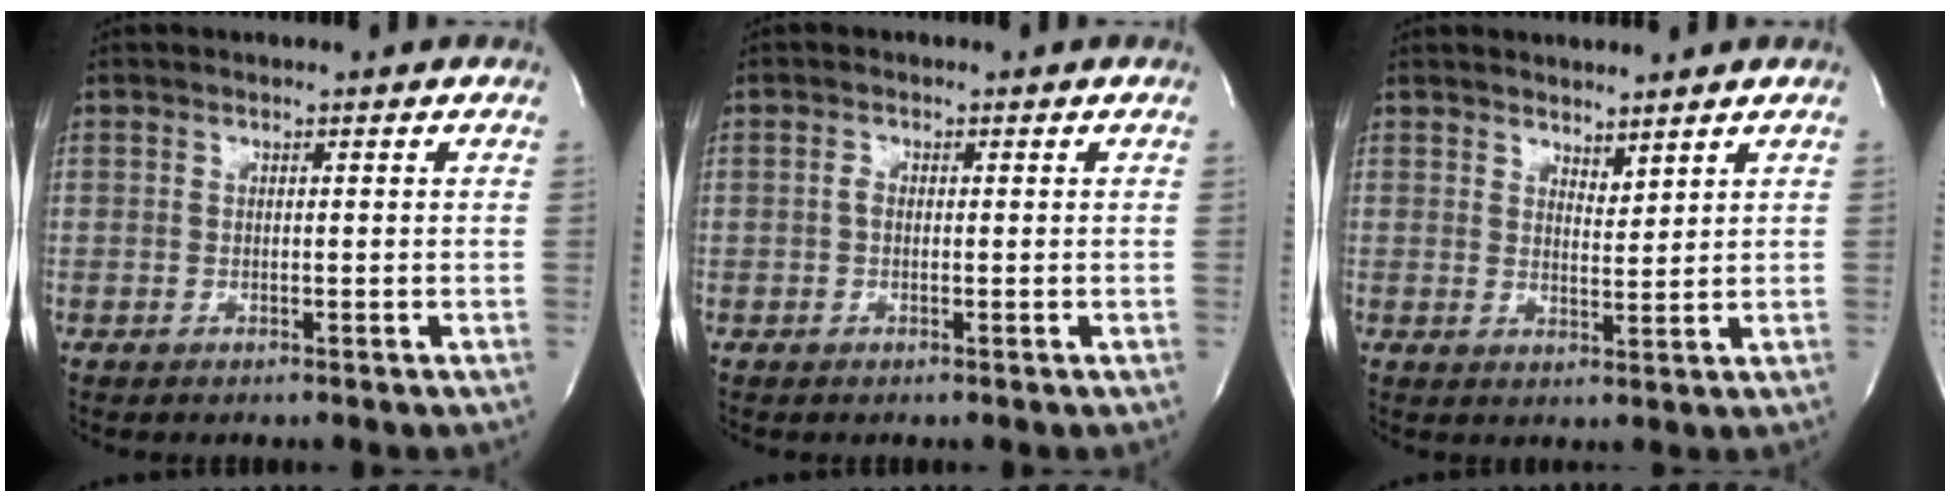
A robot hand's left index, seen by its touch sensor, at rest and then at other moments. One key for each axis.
{"total": 1.2, "fx": -0.3, "fy": 0.8, "fz": 0.8, "tx": -0.014, "ty": -0.001, "tz": -0.008}
{"total": 3.2, "fx": 2.8, "fy": 1.1, "fz": 1.1, "tx": -0.017, "ty": -0.010, "tz": 0.049}